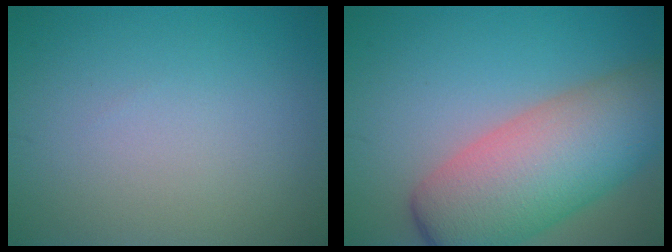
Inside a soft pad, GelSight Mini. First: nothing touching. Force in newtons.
{"total": 10.6, "press": 10.6, "slide": 0.4}